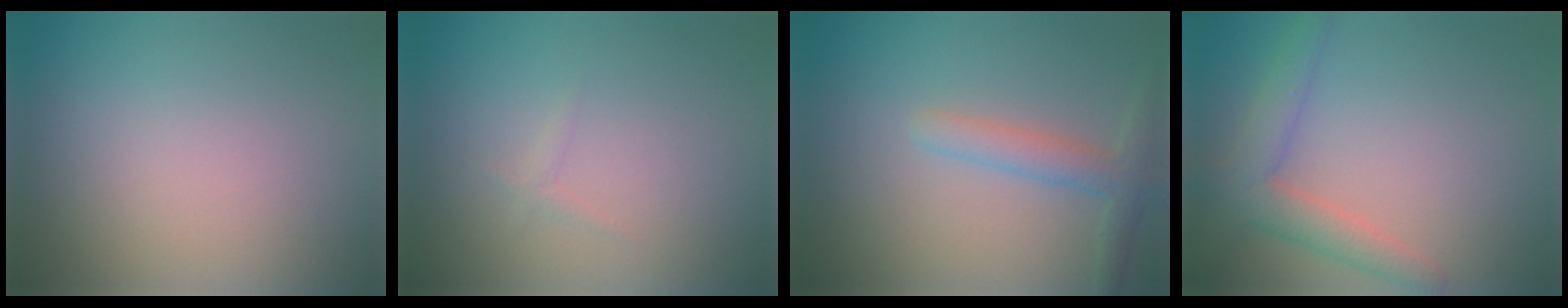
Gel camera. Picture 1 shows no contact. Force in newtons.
{"total": 0.5, "press": 0.5, "slide": 0.0}
{"total": 2.6, "press": 2.6, "slide": 0.2}
{"total": 4.2, "press": 4.2, "slide": 0.2}